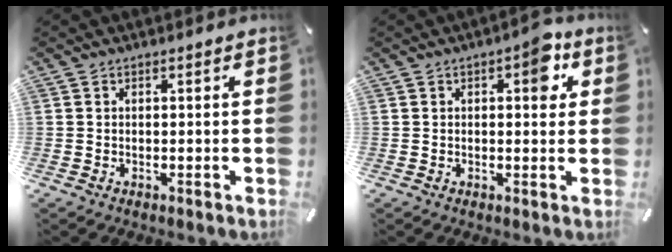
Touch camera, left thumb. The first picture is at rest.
{"total": 6.8, "force": [2.1, 3.5, 5.5], "torque": [-0.048, -0.010, 0.021]}